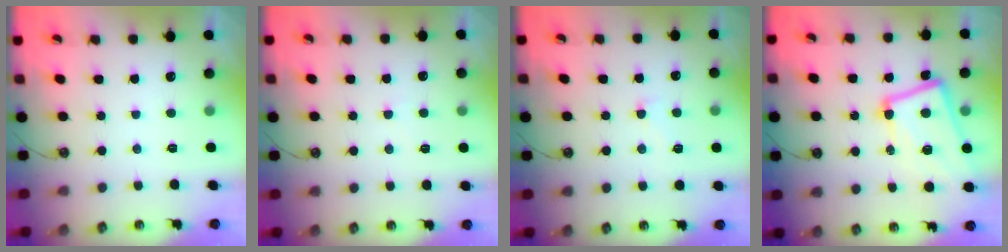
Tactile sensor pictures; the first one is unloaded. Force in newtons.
{"total": 1.3, "press": 1.3, "slide": 0.4}
{"total": 0.9, "press": 0.8, "slide": 0.4}
{"total": 11.1, "press": 10.8, "slide": 2.4}